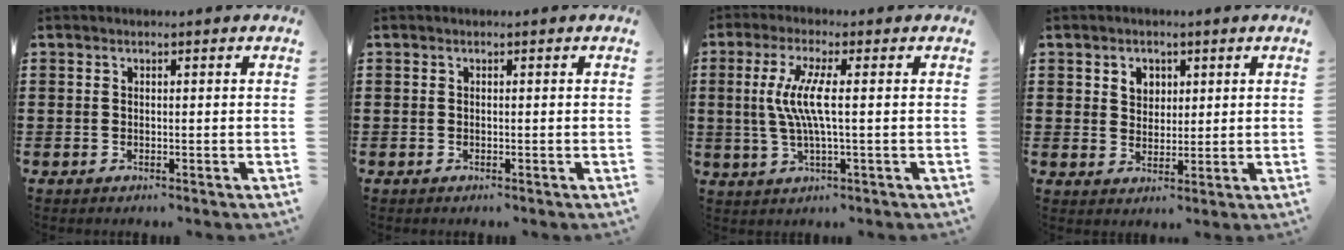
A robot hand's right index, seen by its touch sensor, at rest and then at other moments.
{"total": 0.0}
{"total": 6.7, "force": [0.3, 0.4, 6.7], "torque": [-0.147, -0.014, -0.005]}
{"total": 3.2, "force": [1.6, 2.6, 0.9], "torque": [-0.028, 0.011, 0.028]}